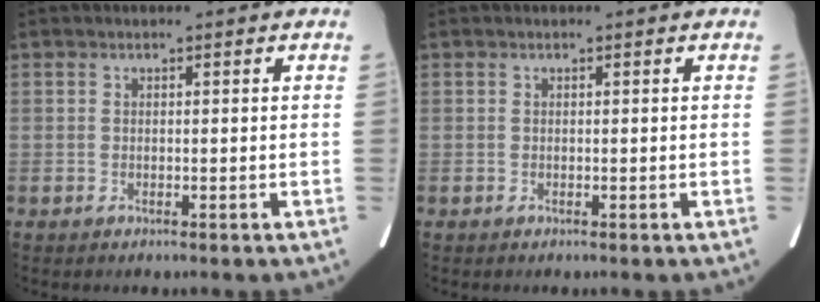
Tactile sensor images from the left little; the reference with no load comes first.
{"total": 0.0}